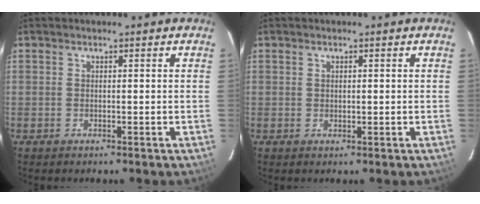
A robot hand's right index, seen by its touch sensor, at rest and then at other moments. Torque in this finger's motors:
{"motor_torque": [-0.28, 0.13, -0.05, 0.00]}